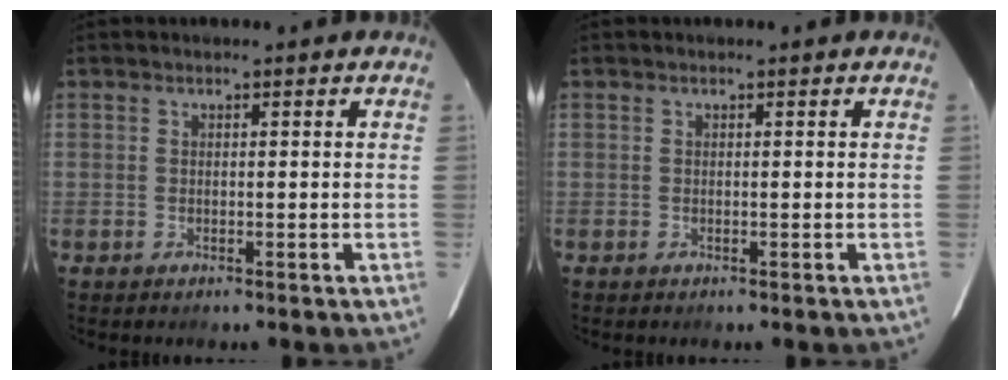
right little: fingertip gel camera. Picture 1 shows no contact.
{"total": 0.0}